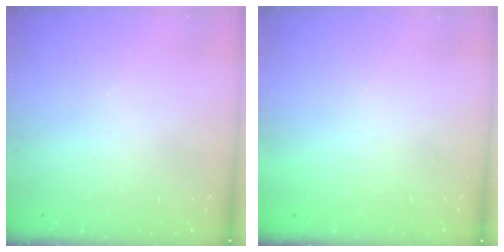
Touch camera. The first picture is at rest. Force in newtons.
{"total": 1.7, "press": 1.7, "slide": 0.1}